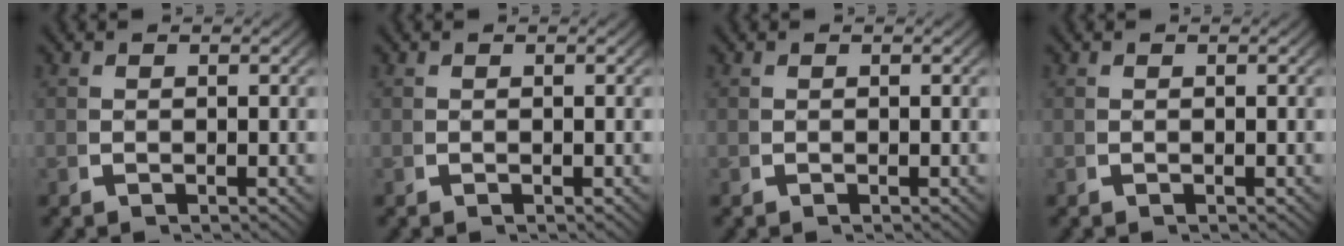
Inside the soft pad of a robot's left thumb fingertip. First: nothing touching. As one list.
[{"total": 0.0}, {"total": 0.0}, {"total": 0.0}]